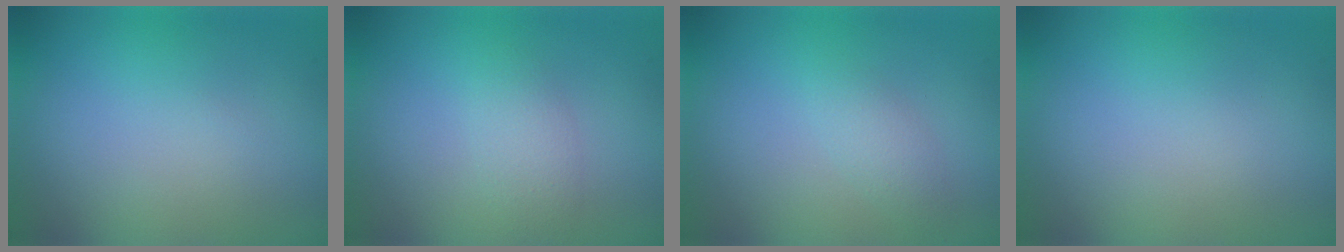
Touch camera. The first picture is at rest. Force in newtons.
{"total": 2.3, "press": 2.3, "slide": 0.0}
{"total": 1.3, "press": 1.3, "slide": 0.0}
{"total": 0.0}